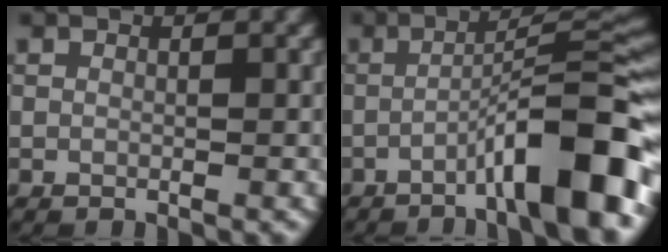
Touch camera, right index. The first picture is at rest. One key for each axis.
{"total": 9.7, "fx": -4.3, "fy": 1.5, "fz": 8.6, "tx": -0.114, "ty": 0.025, "tz": -0.073}